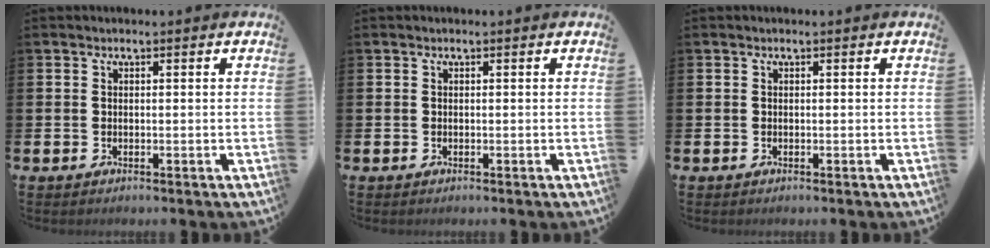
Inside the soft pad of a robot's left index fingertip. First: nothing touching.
{"total": 0.0}
{"total": 0.0}